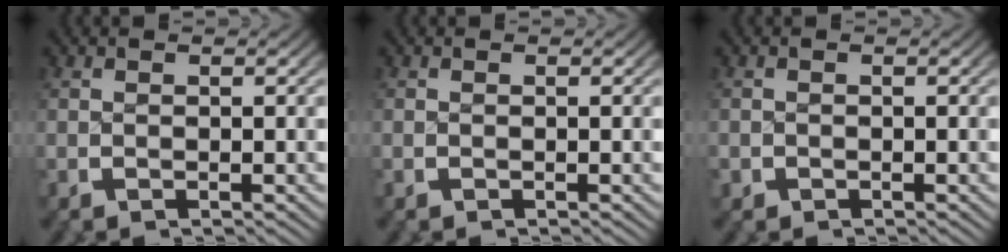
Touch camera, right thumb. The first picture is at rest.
{"total": 0.0}
{"total": 0.9, "force": [-0.5, 0.7, -0.2], "torque": [0.000, -0.007, -0.010]}